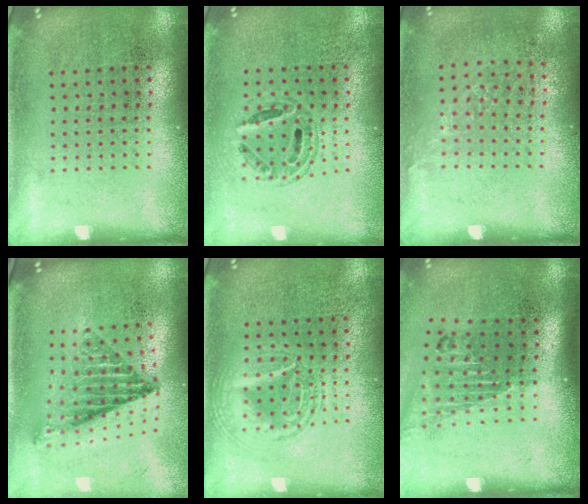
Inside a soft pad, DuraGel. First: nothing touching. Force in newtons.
{"total": 0.7, "press": 0.7, "slide": 0.2}
{"total": 0.9, "press": 0.8, "slide": 0.4}
{"total": 1.3, "press": 1.2, "slide": 0.6}
{"total": 2.9, "press": 2.9, "slide": 0.3}
{"total": 1.6, "press": 1.2, "slide": 1.0}